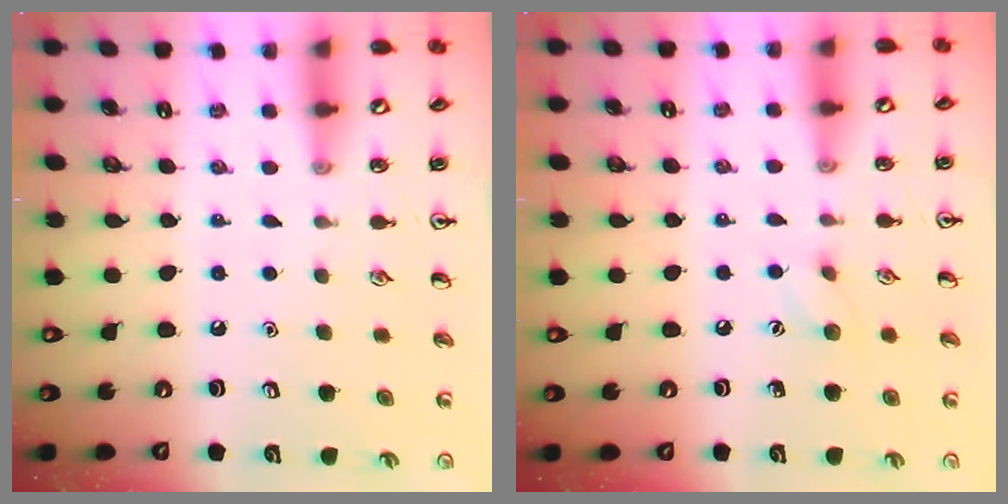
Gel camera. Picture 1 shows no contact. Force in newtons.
{"total": 5.0, "press": 4.8, "slide": 1.4}